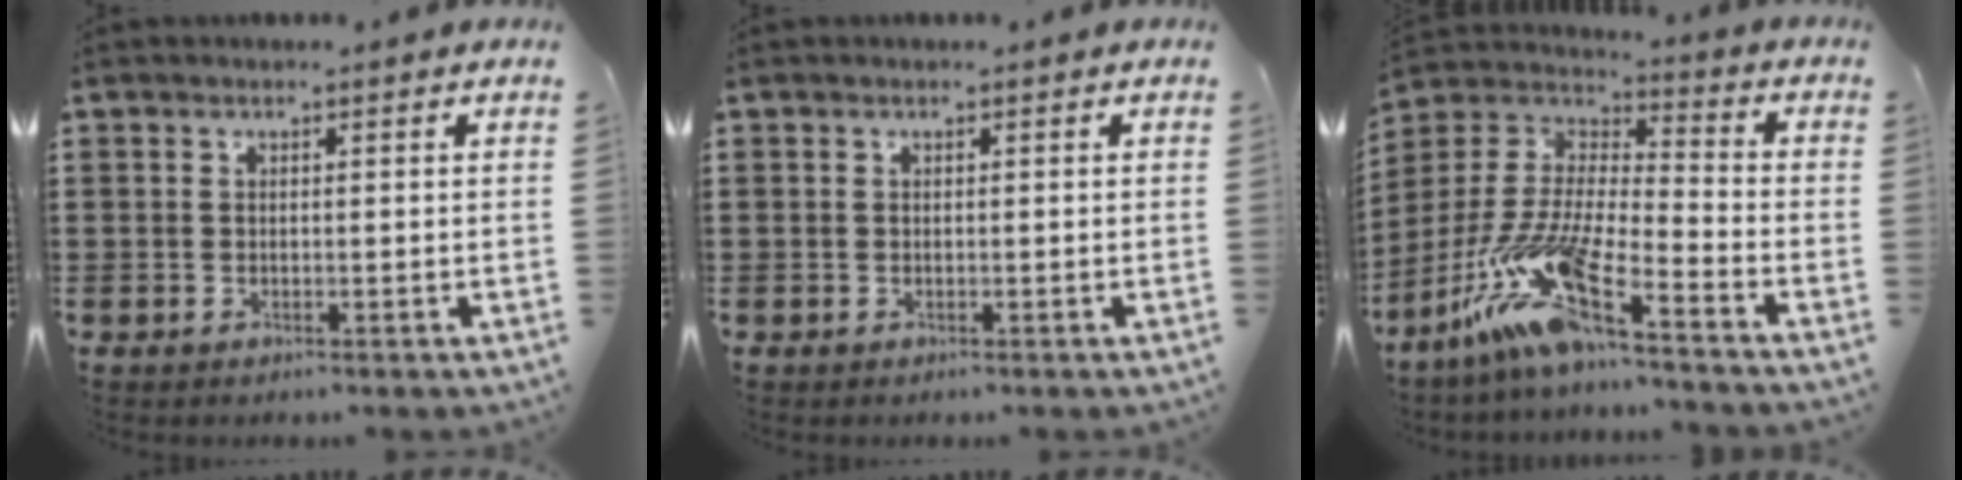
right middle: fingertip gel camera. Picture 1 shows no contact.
{"total": 0.0}
{"total": 14.0, "force": [-10.5, 1.0, 9.1], "torque": [-0.217, -0.010, -0.217]}